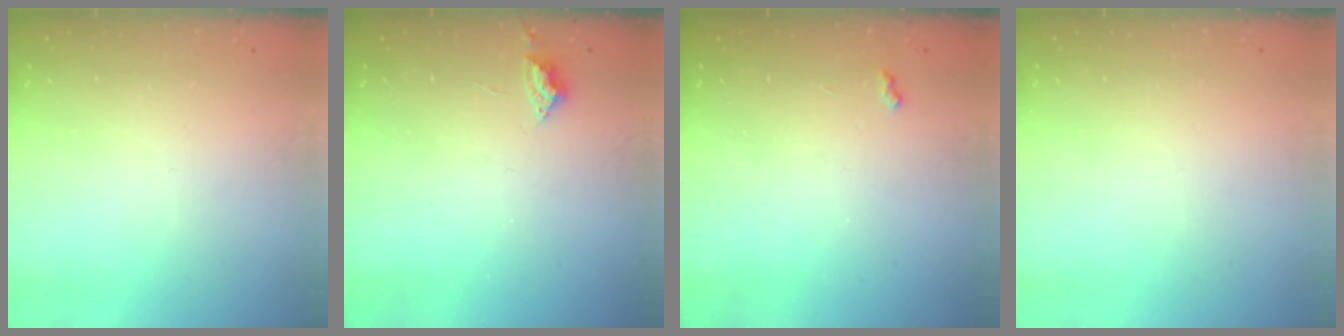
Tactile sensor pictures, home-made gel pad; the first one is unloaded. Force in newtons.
{"total": 2.9, "press": 2.8, "slide": 0.4}
{"total": 3.2, "press": 3.1, "slide": 0.5}
{"total": 0.0}